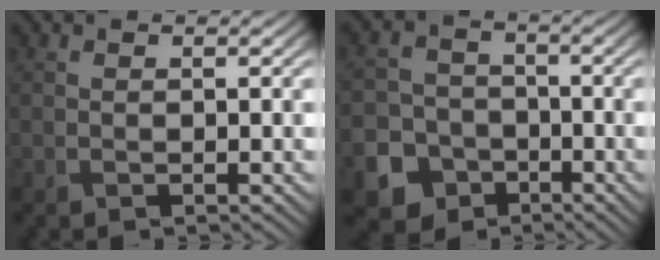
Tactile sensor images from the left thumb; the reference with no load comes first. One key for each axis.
{"total": 9.1, "fx": -4.9, "fy": 7.2, "fz": 2.7, "tx": -0.068, "ty": -0.033, "tz": -0.107}